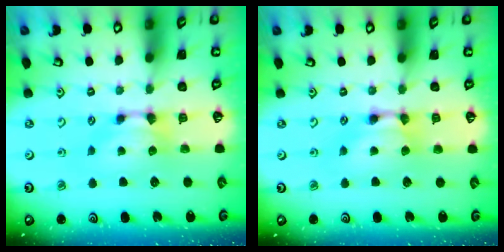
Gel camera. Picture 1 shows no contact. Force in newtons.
{"total": 1.9, "press": 1.9, "slide": 0.2}